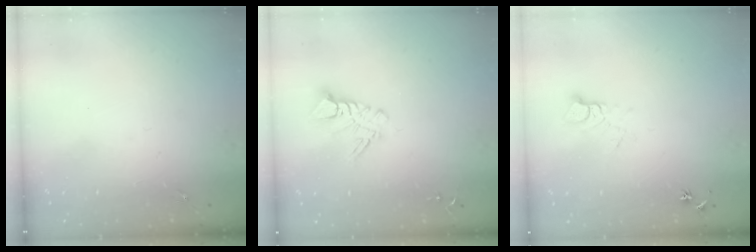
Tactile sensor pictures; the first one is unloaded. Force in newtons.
{"total": 8.9, "press": 8.8, "slide": 0.9}
{"total": 5.4, "press": 5.4, "slide": 0.5}